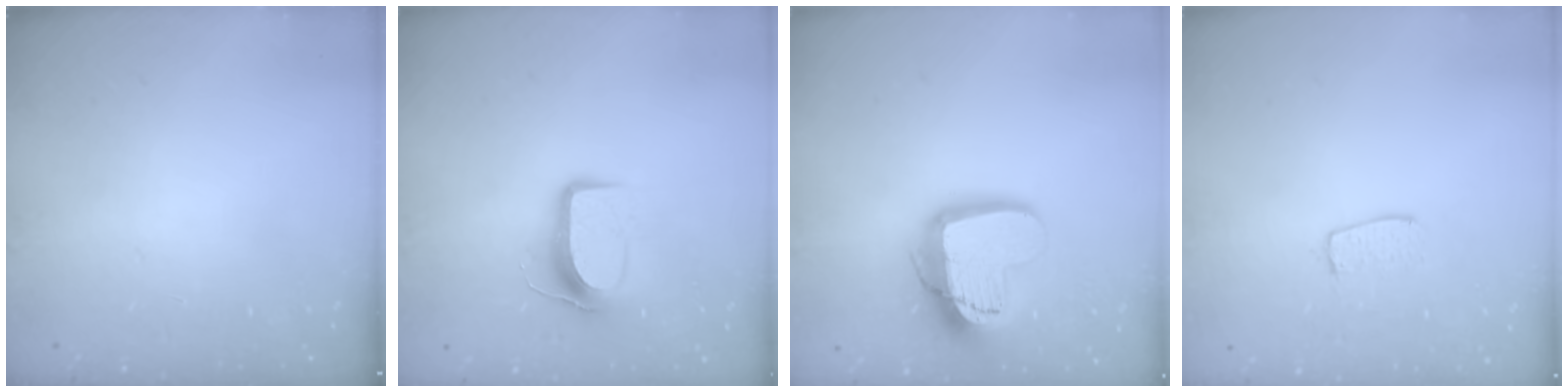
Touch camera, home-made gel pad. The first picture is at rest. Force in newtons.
{"total": 8.7, "press": 8.6, "slide": 0.7}
{"total": 16.2, "press": 16.1, "slide": 1.3}
{"total": 5.9, "press": 5.9, "slide": 0.3}